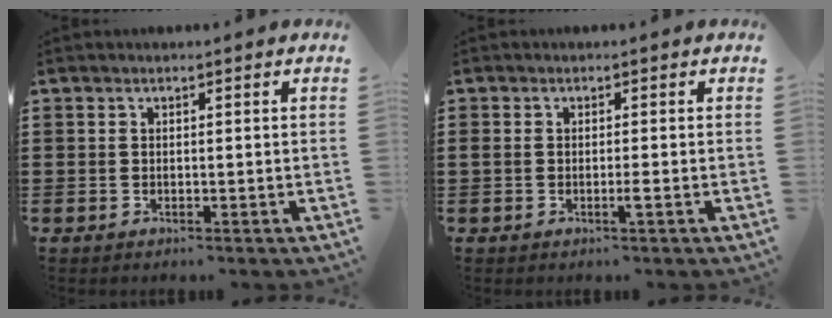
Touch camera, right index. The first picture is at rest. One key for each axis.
{"total": 1.5, "fx": -0.7, "fy": 0.0, "fz": 1.4, "tx": -0.026, "ty": -0.001, "tz": -0.013}